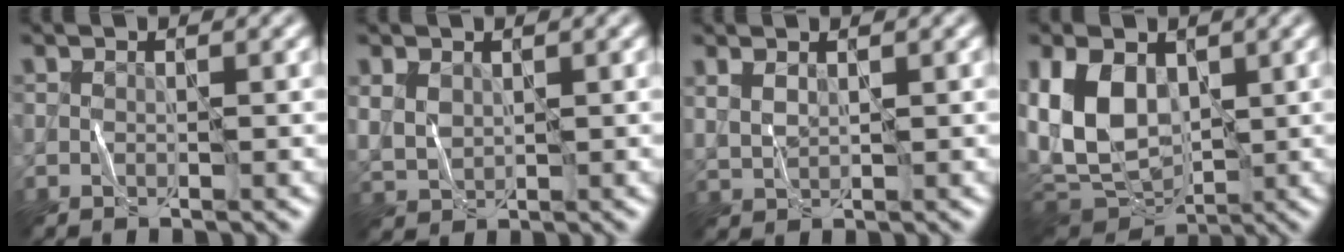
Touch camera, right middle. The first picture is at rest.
{"total": 2.0, "force": [0.6, 1.6, 1.0], "torque": [-0.034, -0.004, 0.017]}
{"total": 1.1, "force": [0.6, 0.6, 0.7], "torque": [-0.020, -0.004, 0.018]}
{"total": 10.4, "force": [0.2, 7.0, 7.6], "torque": [-0.189, -0.012, -0.005]}